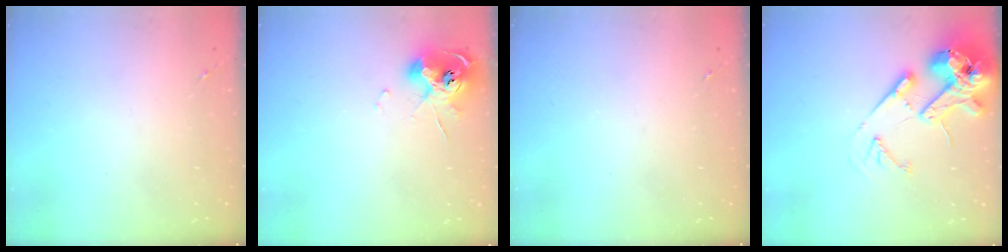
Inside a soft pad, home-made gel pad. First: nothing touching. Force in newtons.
{"total": 10.7, "press": 10.7, "slide": 1.2}
{"total": 0.0}
{"total": 17.1, "press": 16.8, "slide": 2.7}